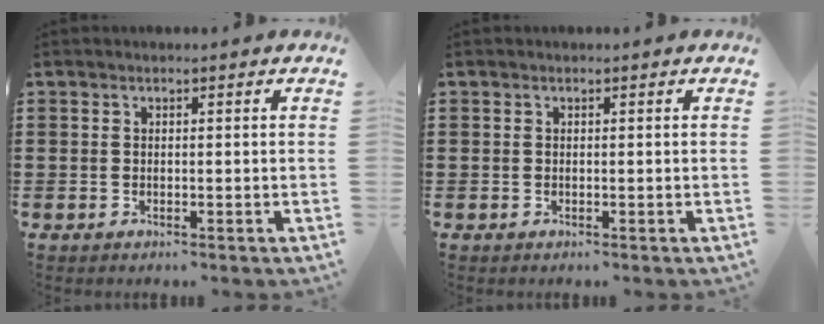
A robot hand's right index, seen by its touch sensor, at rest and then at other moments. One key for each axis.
{"total": 0.0}